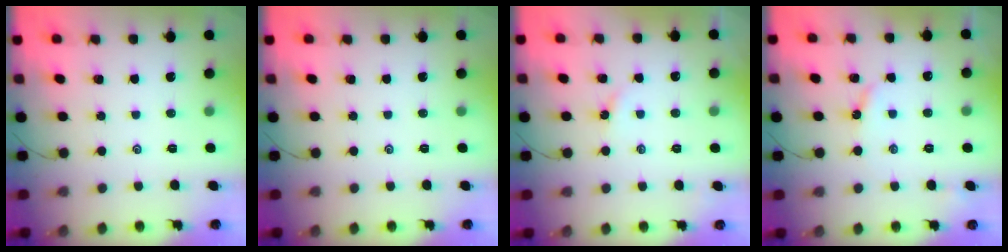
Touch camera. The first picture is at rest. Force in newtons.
{"total": 0.0}
{"total": 1.9, "press": 1.8, "slide": 0.3}
{"total": 3.2, "press": 3.2, "slide": 0.2}